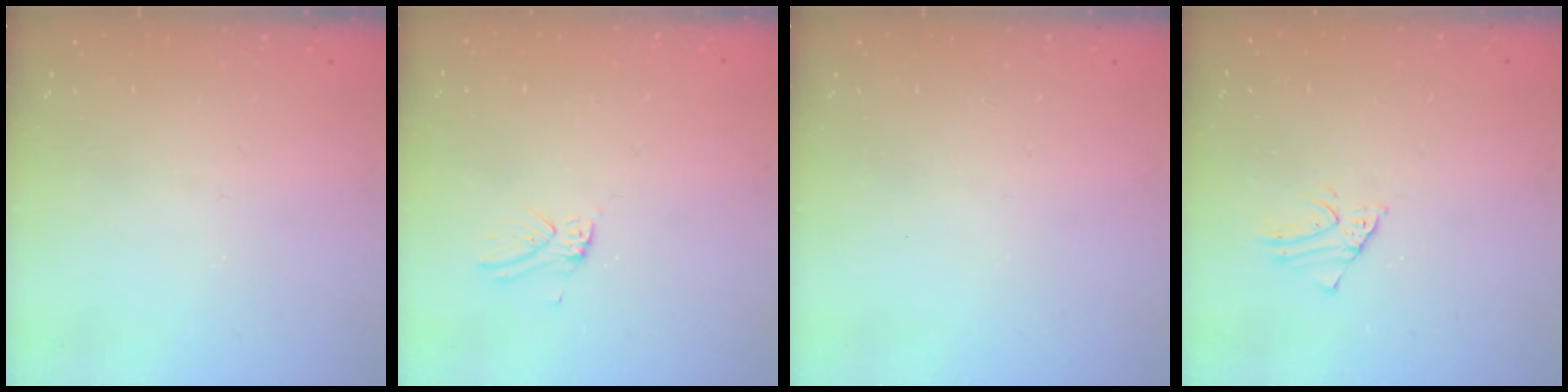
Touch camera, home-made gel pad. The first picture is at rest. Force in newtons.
{"total": 2.7, "press": 2.7, "slide": 0.3}
{"total": 0.0}
{"total": 1.5, "press": 1.5, "slide": 0.1}